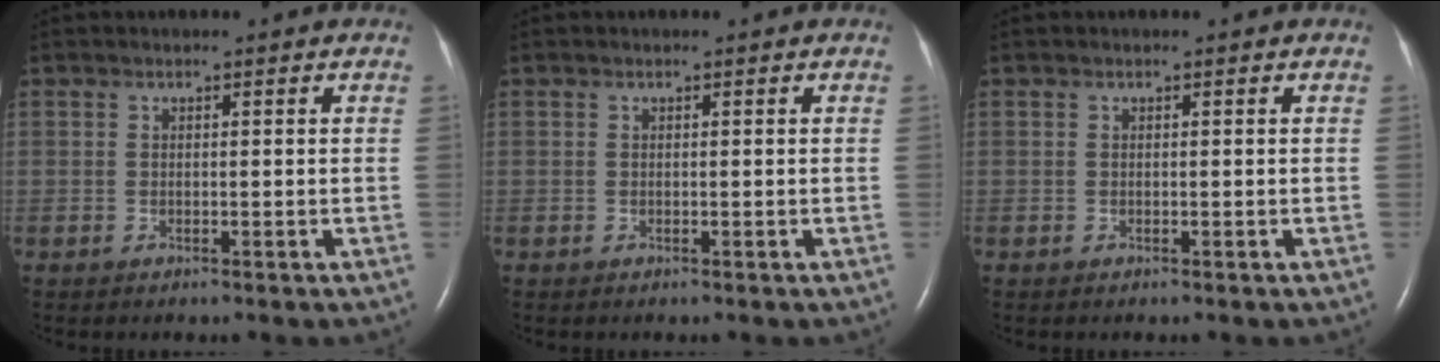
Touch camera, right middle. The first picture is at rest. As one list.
[{"total": 0.0}, {"total": 0.0}]